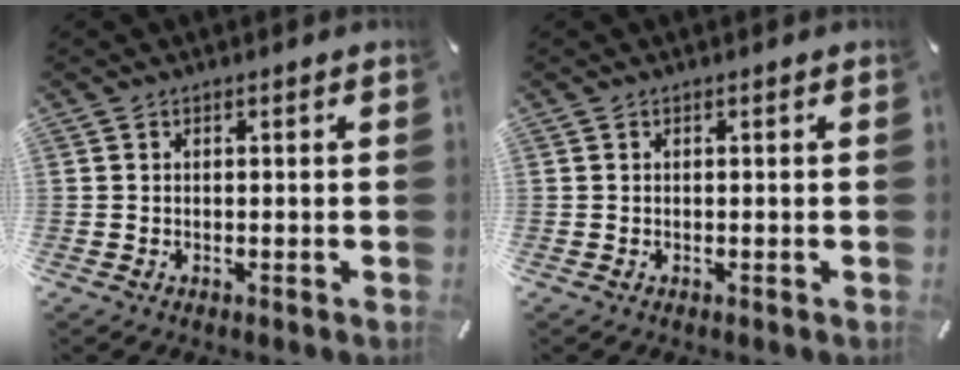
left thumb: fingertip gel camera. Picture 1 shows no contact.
{"total": 0.0}